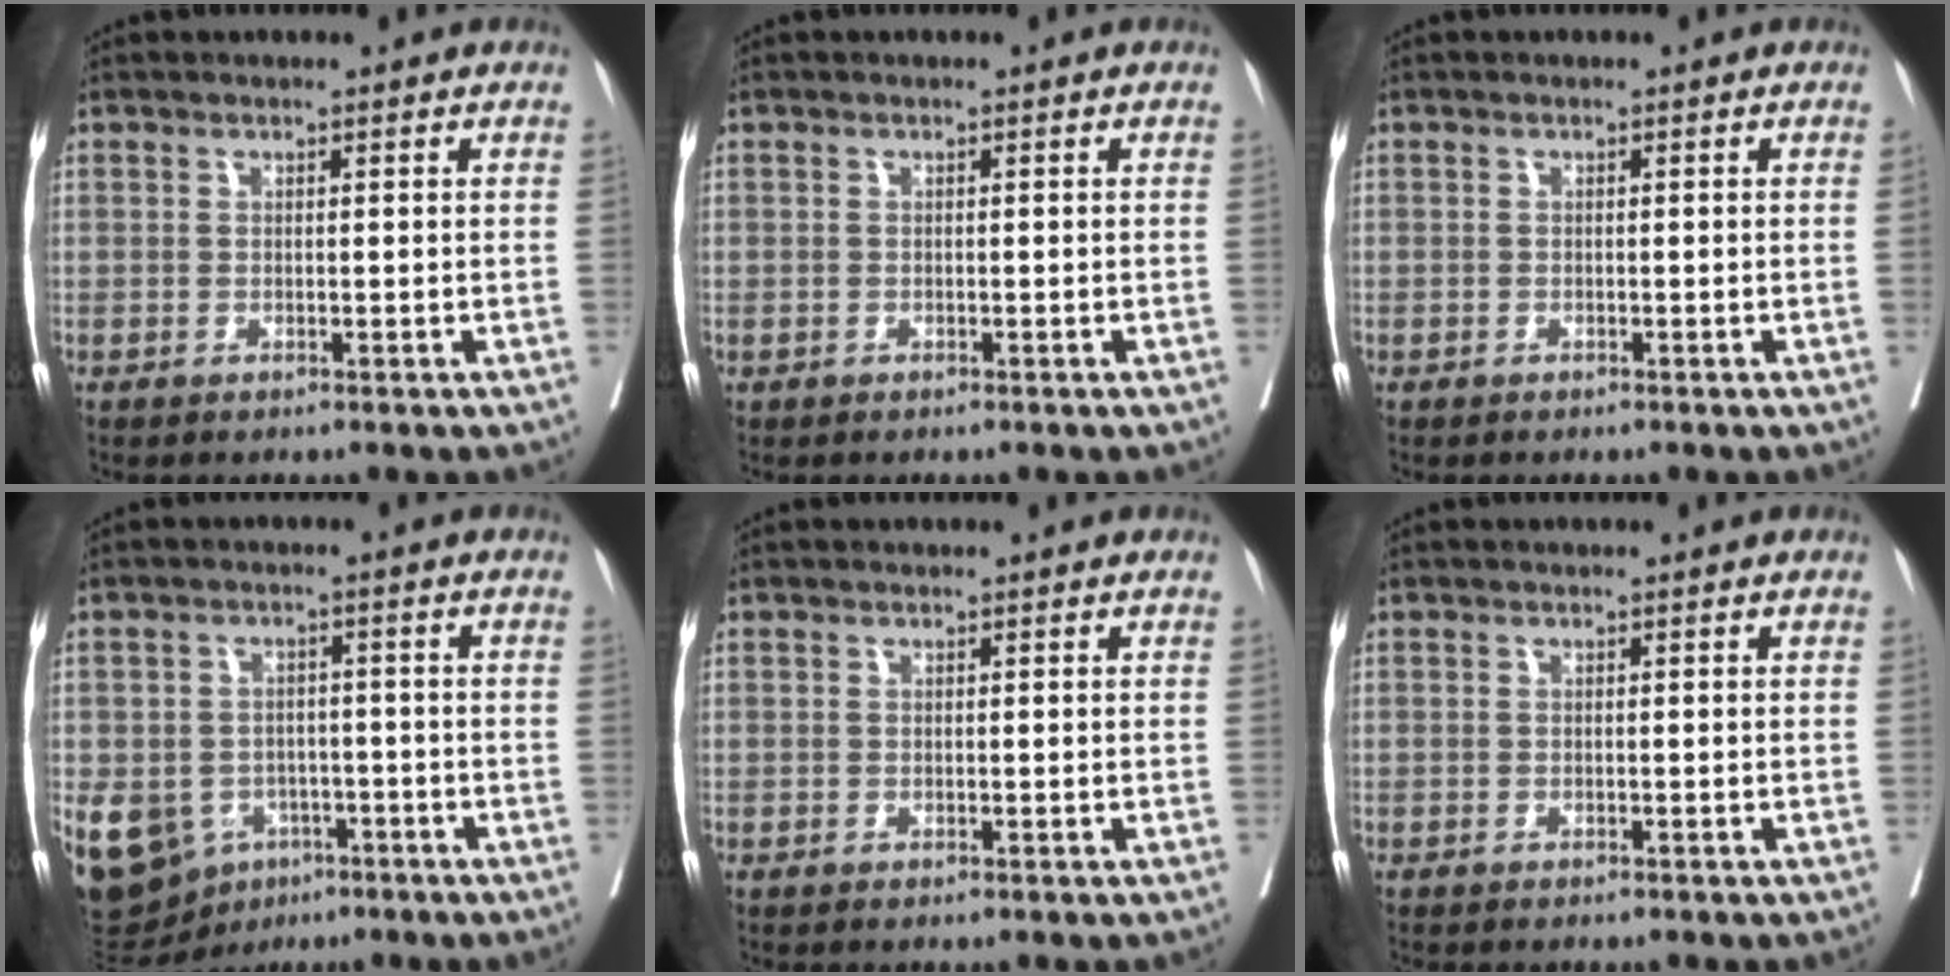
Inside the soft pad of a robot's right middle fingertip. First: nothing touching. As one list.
[{"total": 0.0}, {"total": 0.0}, {"total": 18.1, "force": [-7.6, 14.2, 8.2], "torque": [-0.224, 0.001, -0.102]}, {"total": 0.0}, {"total": 1.0, "force": [-0.9, 0.1, 0.4], "torque": [-0.006, -0.002, -0.013]}]